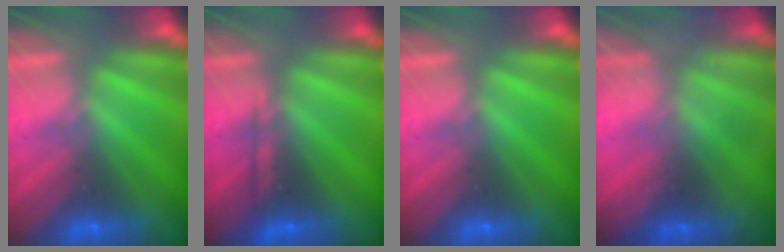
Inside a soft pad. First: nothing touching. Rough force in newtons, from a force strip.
{"total": 2.2}
{"total": 0.0}
{"total": 1.5}